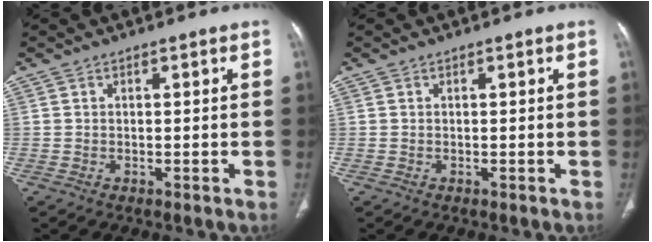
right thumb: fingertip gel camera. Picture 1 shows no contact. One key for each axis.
{"total": 0.0}